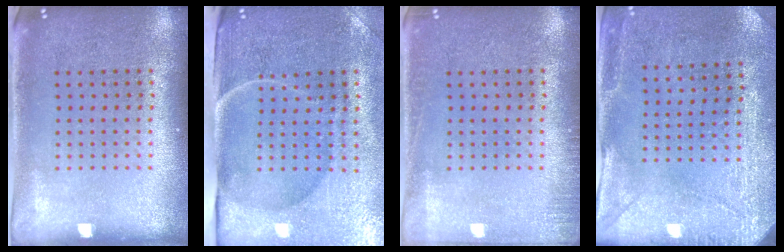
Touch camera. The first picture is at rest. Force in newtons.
{"total": 4.7, "press": 3.9, "slide": 2.6}
{"total": 1.3, "press": 1.3, "slide": 0.3}
{"total": 3.0, "press": 2.7, "slide": 1.3}